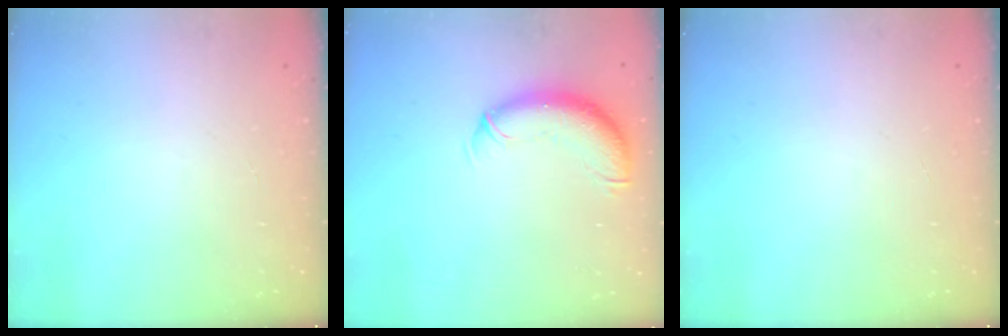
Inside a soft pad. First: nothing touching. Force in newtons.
{"total": 10.9, "press": 10.6, "slide": 2.3}
{"total": 0.0}